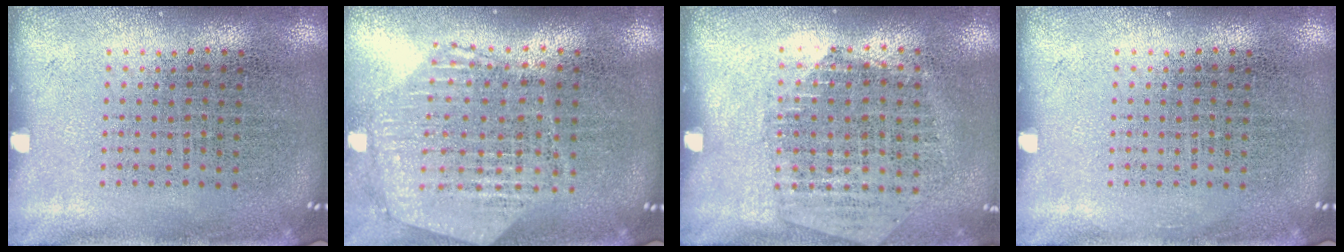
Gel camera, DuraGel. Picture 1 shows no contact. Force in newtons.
{"total": 1.2, "press": 1.2, "slide": 0.1}
{"total": 1.3, "press": 1.2, "slide": 0.5}
{"total": 0.0}